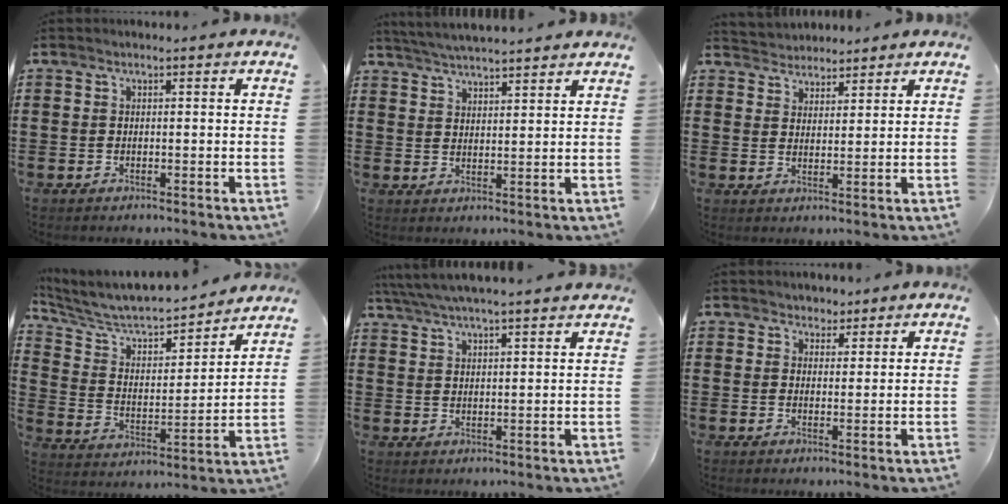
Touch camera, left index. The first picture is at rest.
{"total": 3.9, "force": [3.8, -0.5, 0.5], "torque": [-0.021, -0.014, 0.069]}
{"total": 3.2, "force": [2.9, 1.1, -0.6], "torque": [-0.001, -0.004, 0.055]}
{"total": 6.4, "force": [6.0, 1.6, 1.7], "torque": [-0.065, -0.047, 0.097]}
{"total": 4.5, "force": [4.2, -0.3, 1.6], "torque": [-0.045, -0.015, 0.074]}
{"total": 2.3, "force": [1.8, 1.4, -0.1], "torque": [-0.008, 0.009, 0.032]}